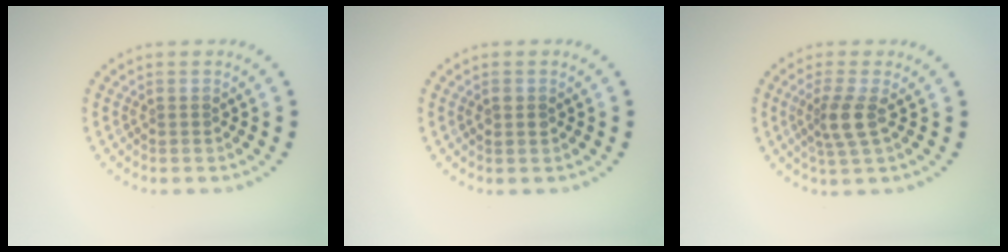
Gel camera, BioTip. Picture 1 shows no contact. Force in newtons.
{"total": 1.2, "press": 1.2, "slide": 0.1}
{"total": 2.7, "press": 2.1, "slide": 1.7}